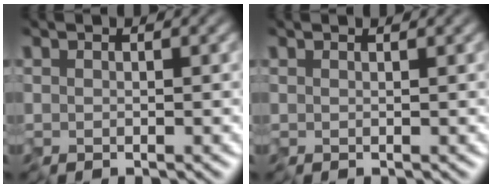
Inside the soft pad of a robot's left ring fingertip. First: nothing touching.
{"total": 0.8, "force": [0.7, 0.2, 0.4], "torque": [-0.002, 0.001, 0.003]}